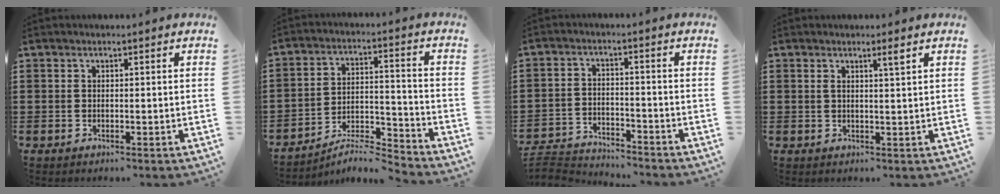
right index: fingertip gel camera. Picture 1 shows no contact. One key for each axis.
{"total": 6.0, "fx": -5.6, "fy": 0.6, "fz": 1.9, "tx": -0.029, "ty": 0.000, "tz": -0.110}
{"total": 3.7, "fx": -3.6, "fy": 0.5, "fz": 0.3, "tx": -0.027, "ty": -0.004, "tz": -0.081}
{"total": 1.8, "fx": 1.0, "fy": -0.1, "fz": 1.6, "tx": -0.024, "ty": -0.005, "tz": 0.014}